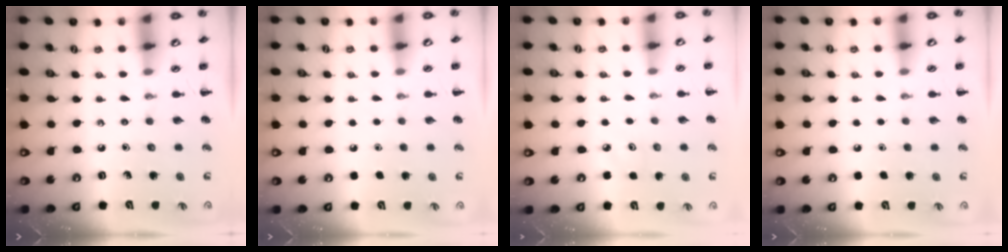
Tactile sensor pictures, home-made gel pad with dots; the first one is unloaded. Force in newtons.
{"total": 1.6, "press": 1.6, "slide": 0.1}
{"total": 5.8, "press": 5.6, "slide": 1.5}
{"total": 1.7, "press": 1.7, "slide": 0.1}